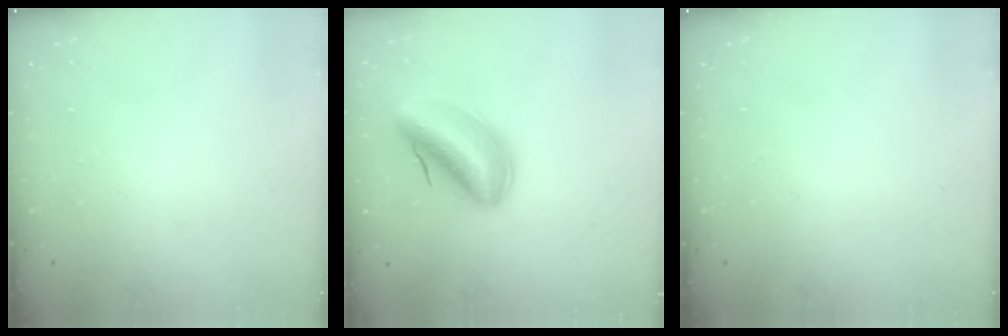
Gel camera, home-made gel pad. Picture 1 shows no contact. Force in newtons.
{"total": 10.5, "press": 9.9, "slide": 3.4}
{"total": 0.0}